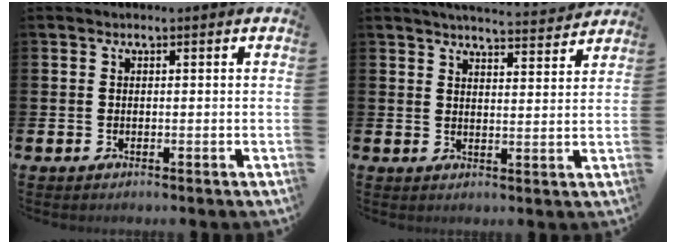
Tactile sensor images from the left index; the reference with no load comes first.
{"total": 4.6, "force": [4.6, -0.1, 0.6], "torque": [-0.010, -0.035, 0.078]}